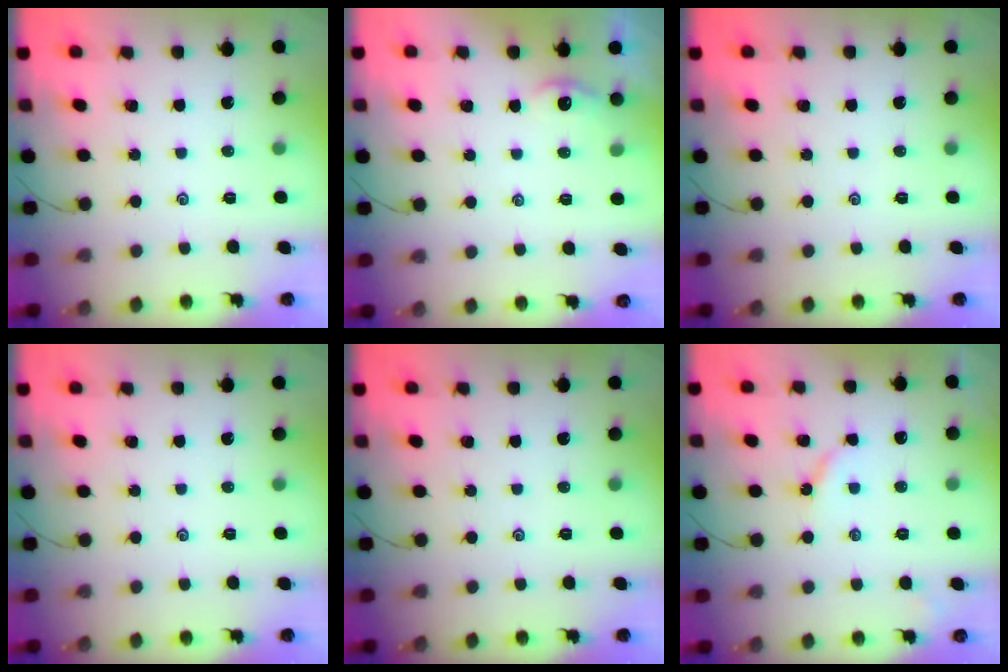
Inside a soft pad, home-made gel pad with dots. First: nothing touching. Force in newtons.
{"total": 2.7, "press": 2.7, "slide": 0.3}
{"total": 0.0}
{"total": 0.0}
{"total": 0.0}
{"total": 4.1, "press": 4.1, "slide": 0.5}